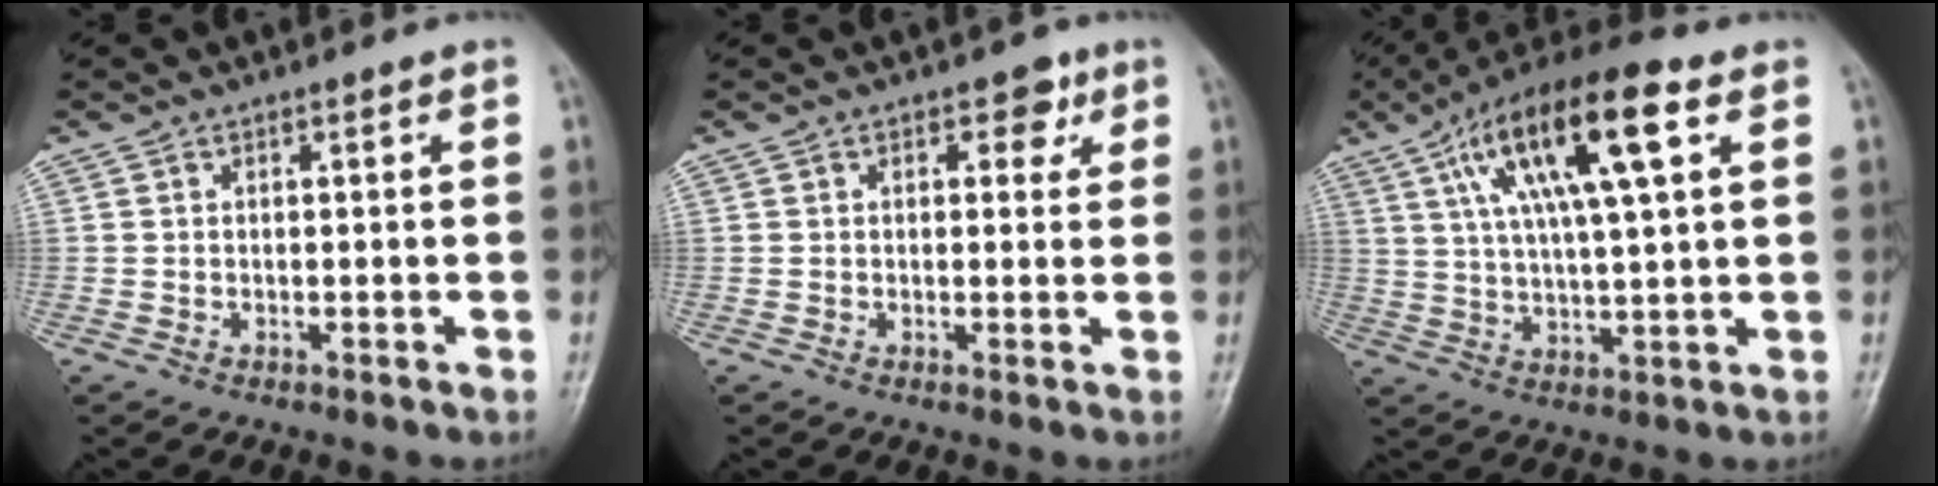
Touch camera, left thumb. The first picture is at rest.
{"total": 3.5, "force": [1.6, 2.3, 2.2], "torque": [-0.005, -0.003, 0.015]}
{"total": 18.1, "force": [7.1, 4.8, 16.0], "torque": [-0.280, 0.004, 0.118]}